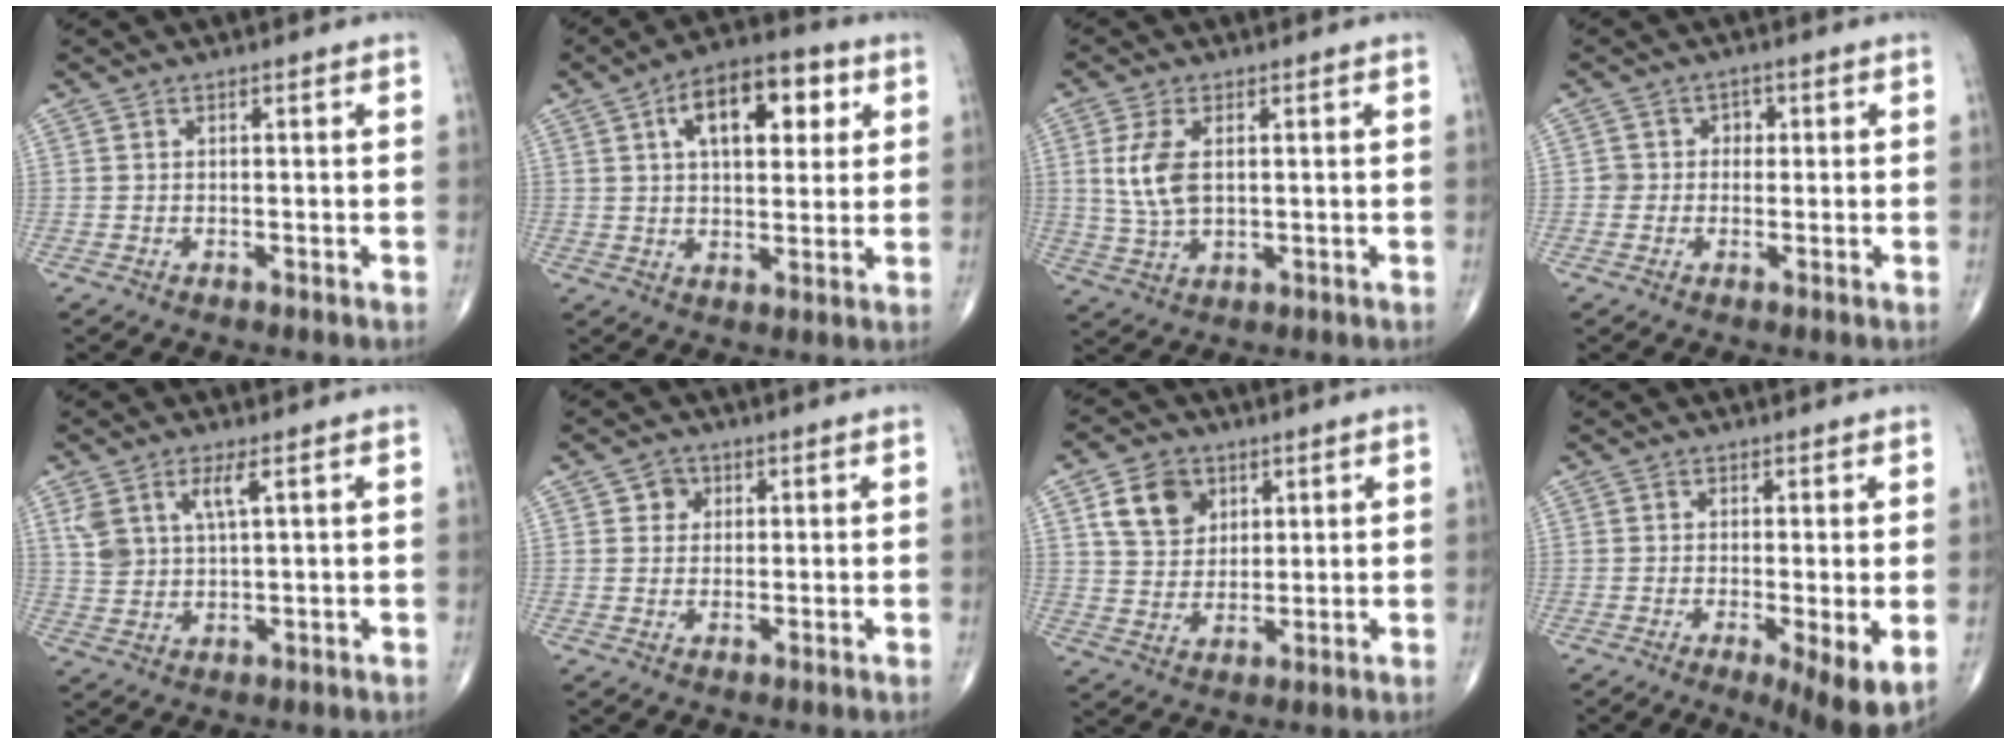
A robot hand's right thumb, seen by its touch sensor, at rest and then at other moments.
{"total": 14.1, "force": [4.8, 7.2, 11.1], "torque": [-0.140, 0.007, 0.071]}
{"total": 7.2, "force": [1.4, 3.7, 6.0], "torque": [-0.131, -0.005, 0.033]}
{"total": 2.7, "force": [0.1, 2.6, 0.5], "torque": [0.019, 0.009, -0.007]}
{"total": 5.6, "force": [2.7, 1.9, 4.6], "torque": [-0.099, -0.010, 0.060]}
{"total": 2.6, "force": [0.9, 2.3, 0.7], "torque": [0.006, -0.001, 0.009]}
{"total": 8.7, "force": [3.8, 6.7, 4.1], "torque": [-0.048, -0.013, 0.072]}
{"total": 7.0, "force": [-1.3, 1.6, 6.6], "torque": [-0.106, -0.024, -0.021]}